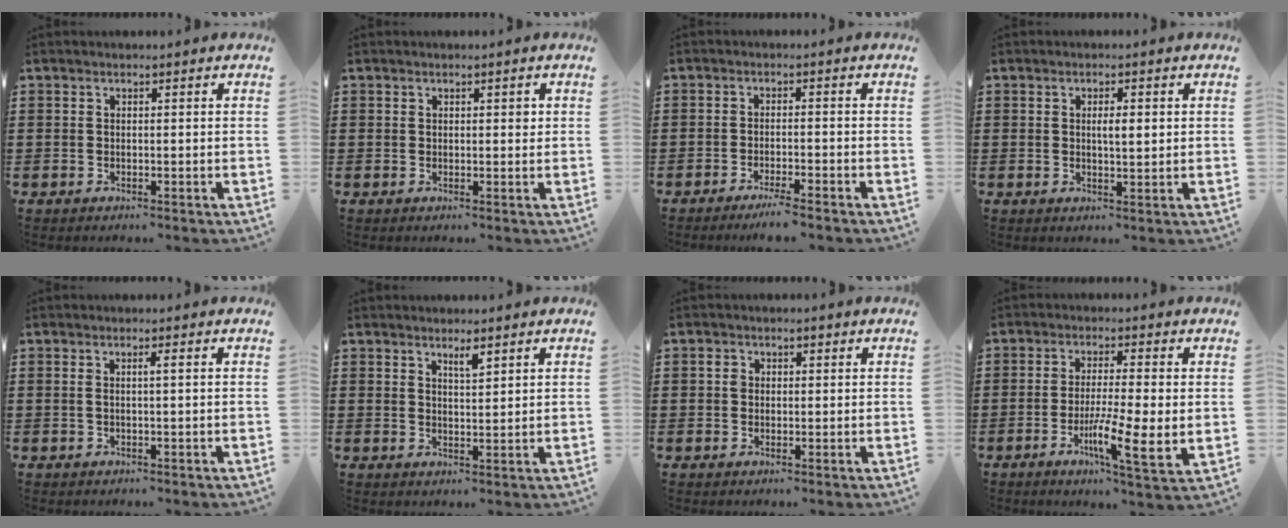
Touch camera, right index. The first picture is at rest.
{"total": 1.0, "force": [0.4, 0.6, 0.6], "torque": [-0.005, 0.002, 0.006]}
{"total": 2.9, "force": [-2.5, -0.4, 1.4], "torque": [-0.023, -0.001, -0.047]}
{"total": 2.4, "force": [0.4, 0.7, 2.3], "torque": [-0.044, 0.004, 0.003]}
{"total": 1.2, "force": [0.1, -0.2, 1.2], "torque": [-0.022, -0.002, 0.000]}
{"total": 2.3, "force": [1.8, 0.4, 1.4], "torque": [-0.021, -0.001, 0.030]}
{"total": 1.6, "force": [0.3, 1.4, 0.9], "torque": [-0.020, 0.010, 0.003]}
{"total": 7.9, "force": [-1.8, 1.0, 7.6], "torque": [-0.136, -0.010, -0.028]}